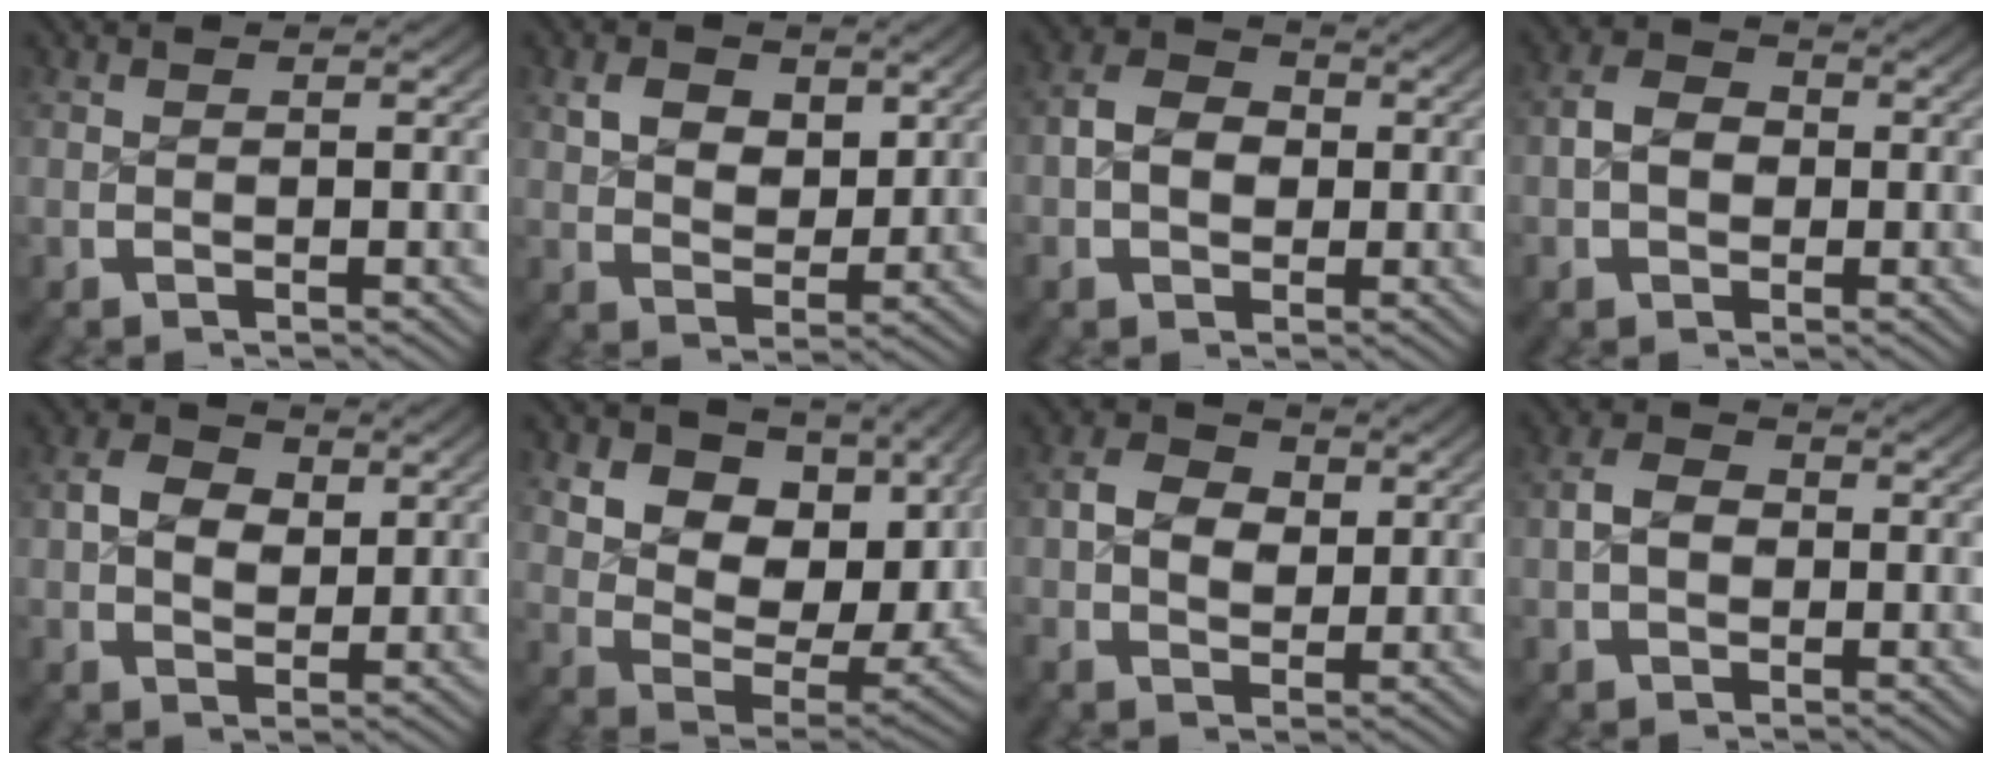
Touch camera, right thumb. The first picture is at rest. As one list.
[{"total": 3.7, "force": [1.4, 2.6, 2.2], "torque": [-0.035, -0.020, 0.035]}, {"total": 4.5, "force": [-0.2, 3.5, 2.8], "torque": [-0.051, -0.007, -0.006]}, {"total": 3.7, "force": [-0.3, 3.0, 2.2], "torque": [-0.041, -0.005, -0.008]}, {"total": 3.4, "force": [0.7, 2.6, 2.1], "torque": [-0.036, -0.013, 0.017]}, {"total": 11.6, "force": [2.4, 8.0, 8.1], "torque": [-0.150, -0.031, 0.046]}, {"total": 4.1, "force": [0.2, 3.2, 2.5], "torque": [-0.045, -0.016, 0.005]}, {"total": 2.8, "force": [-0.3, 2.2, 1.7], "torque": [-0.032, -0.002, -0.008]}]